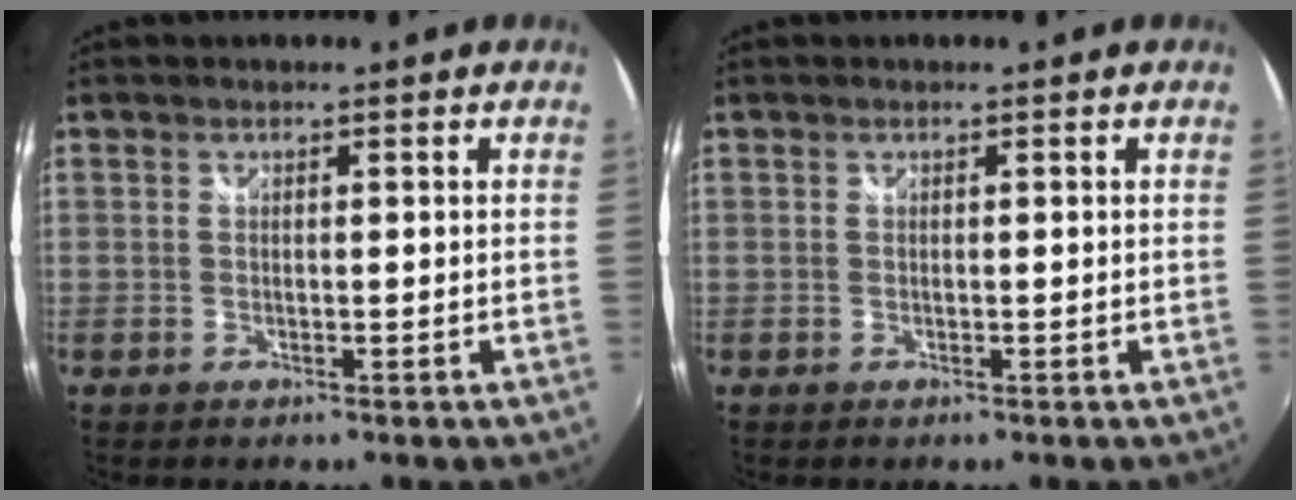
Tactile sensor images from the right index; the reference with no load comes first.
{"total": 0.0}